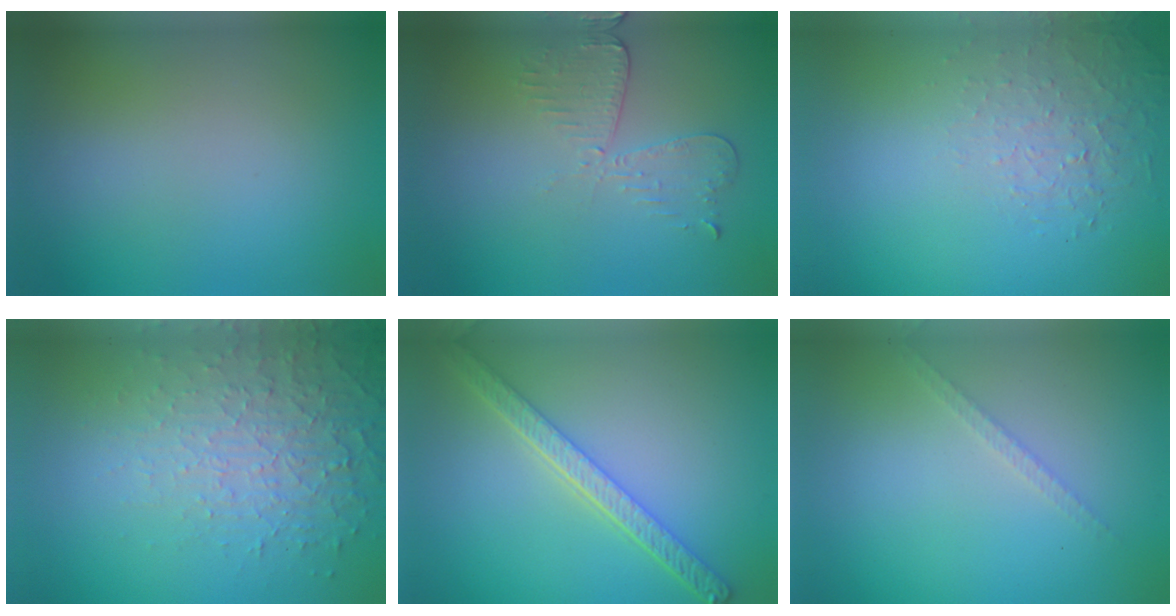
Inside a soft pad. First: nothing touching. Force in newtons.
{"total": 3.0, "press": 2.6, "slide": 1.5}
{"total": 1.4, "press": 0.6, "slide": 1.3}
{"total": 5.3, "press": 3.4, "slide": 4.1}
{"total": 4.4, "press": 3.5, "slide": 2.7}
{"total": 1.1, "press": 1.1, "slide": 0.2}